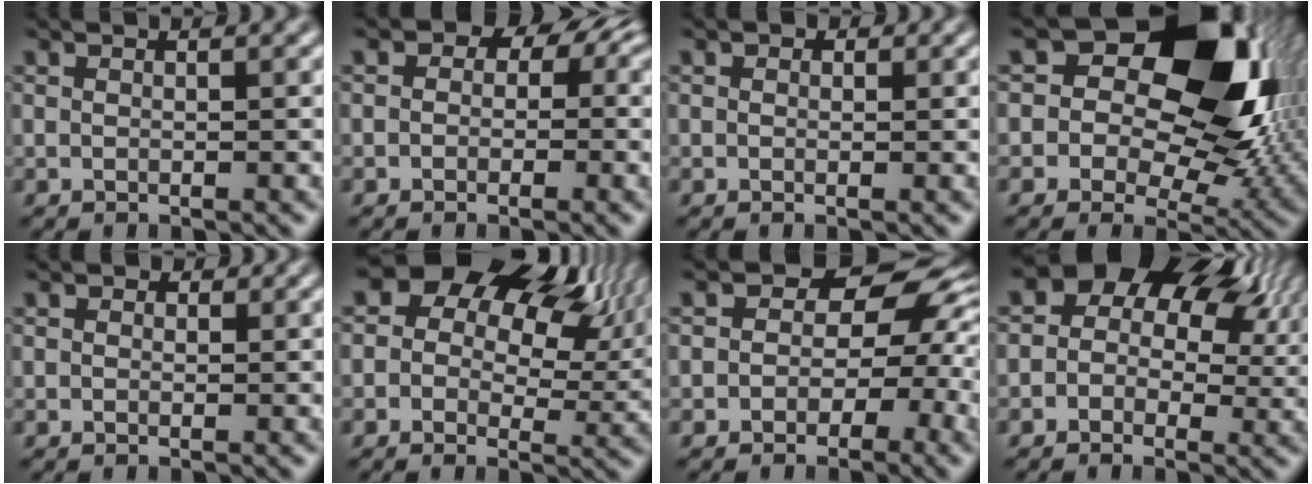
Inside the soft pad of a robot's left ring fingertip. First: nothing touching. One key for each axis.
{"total": 7.2, "fx": 1.4, "fy": 5.8, "fz": 4.1, "tx": -0.040, "ty": 0.030, "tz": -0.015}
{"total": 1.9, "fx": 0.7, "fy": 1.5, "fz": 0.9, "tx": -0.004, "ty": 0.014, "tz": -0.011}
{"total": 16.1, "fx": 3.5, "fy": 10.5, "fz": 11.7, "tx": -0.141, "ty": 0.006, "tz": 0.062}
{"total": 2.2, "fx": 0.9, "fy": 1.7, "fz": 1.1, "tx": -0.005, "ty": 0.014, "tz": -0.009}
{"total": 16.8, "fx": 6.8, "fy": 11.3, "fz": 10.4, "tx": -0.165, "ty": 0.060, "tz": 0.117}
{"total": 7.8, "fx": 0.2, "fy": 5.8, "fz": 5.2, "tx": -0.039, "ty": 0.004, "tz": -0.009}
{"total": 11.5, "fx": 4.8, "fy": 7.9, "fz": 6.7, "tx": -0.073, "ty": 0.056, "tz": 0.054}